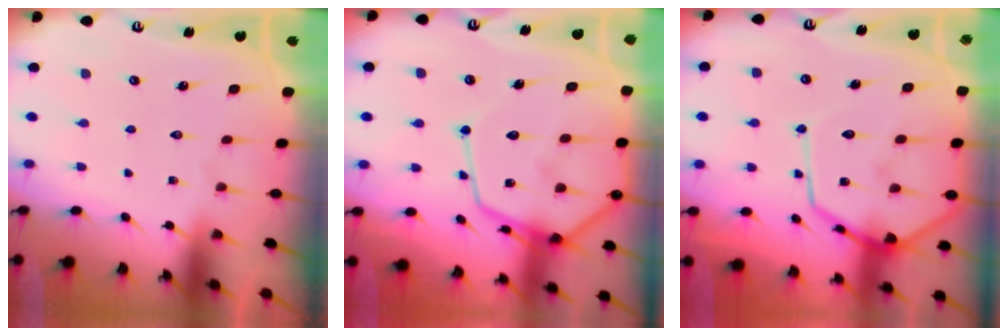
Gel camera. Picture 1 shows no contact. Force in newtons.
{"total": 17.4, "press": 17.3, "slide": 1.4}
{"total": 14.6, "press": 14.6, "slide": 1.2}